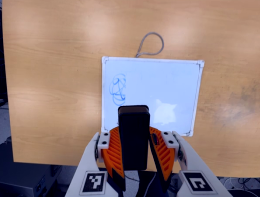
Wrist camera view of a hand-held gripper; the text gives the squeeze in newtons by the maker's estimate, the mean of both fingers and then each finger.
{"total": 7.1, "left": 6.7, "right": 7.5}